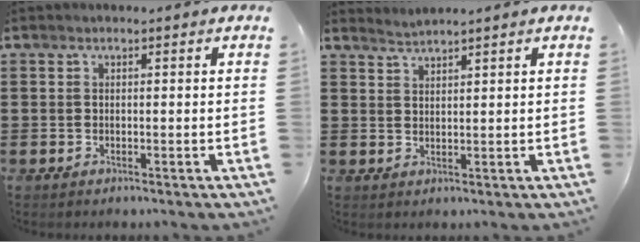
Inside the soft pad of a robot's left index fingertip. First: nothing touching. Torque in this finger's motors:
{"motor_torque": [-0.14, -0.10, -0.01, -0.01]}